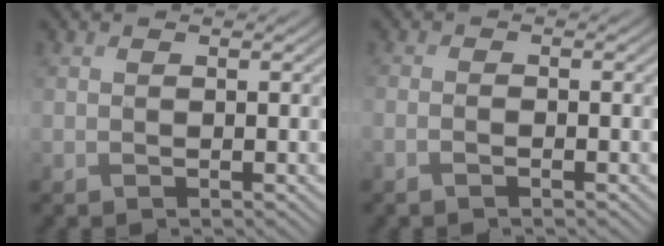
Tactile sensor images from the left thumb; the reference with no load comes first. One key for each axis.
{"total": 1.0, "fx": -1.0, "fy": -0.1, "fz": 0.1, "tx": 0.003, "ty": 0.001, "tz": -0.024}